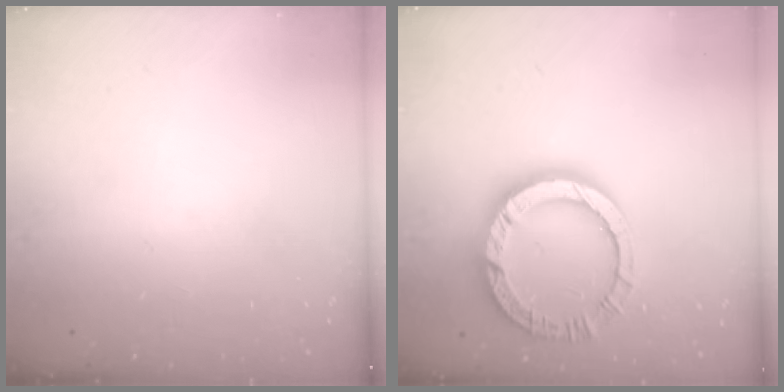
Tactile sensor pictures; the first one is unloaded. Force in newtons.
{"total": 15.1, "press": 15.0, "slide": 1.5}